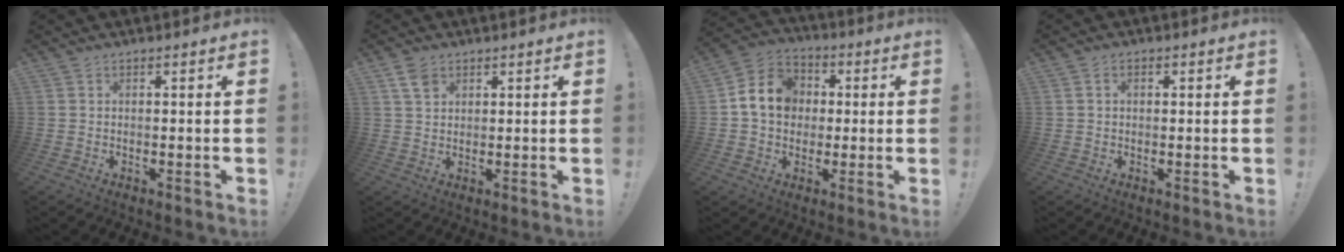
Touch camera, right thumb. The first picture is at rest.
{"total": 4.5, "force": [2.6, 2.9, 2.3], "torque": [-0.041, -0.005, 0.050]}
{"total": 12.1, "force": [1.2, 10.5, 6.0], "torque": [-0.091, 0.013, 0.031]}
{"total": 1.2, "force": [0.1, 0.9, 0.8], "torque": [-0.011, 0.002, 0.001]}